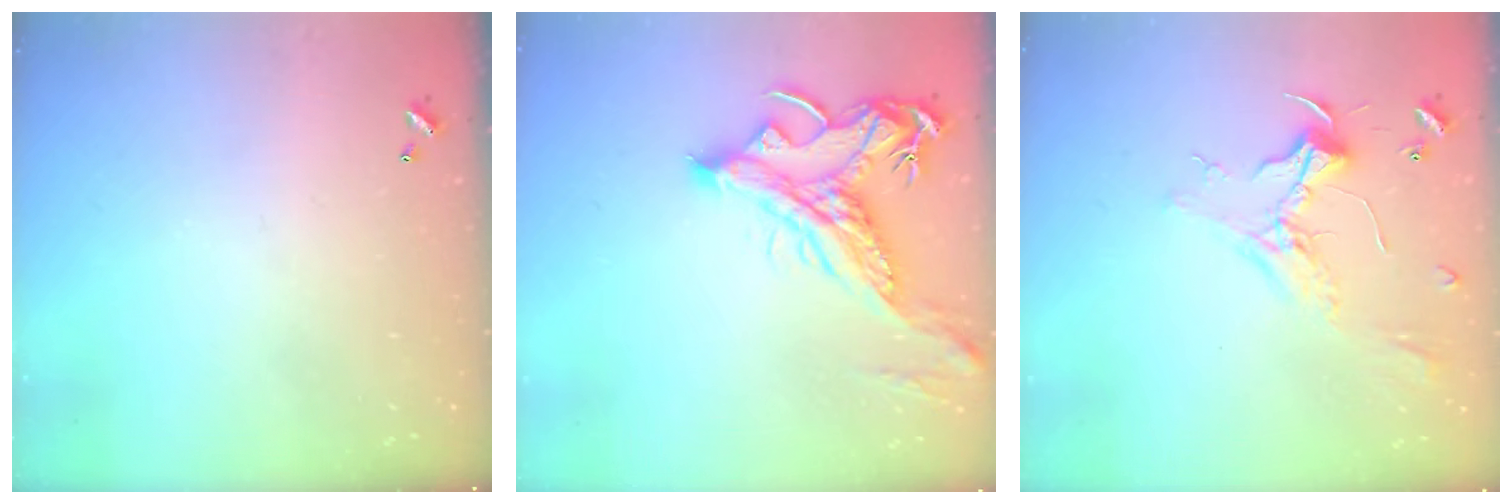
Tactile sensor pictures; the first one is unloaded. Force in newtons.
{"total": 5.0, "press": 4.6, "slide": 1.8}
{"total": 2.3, "press": 2.2, "slide": 0.8}